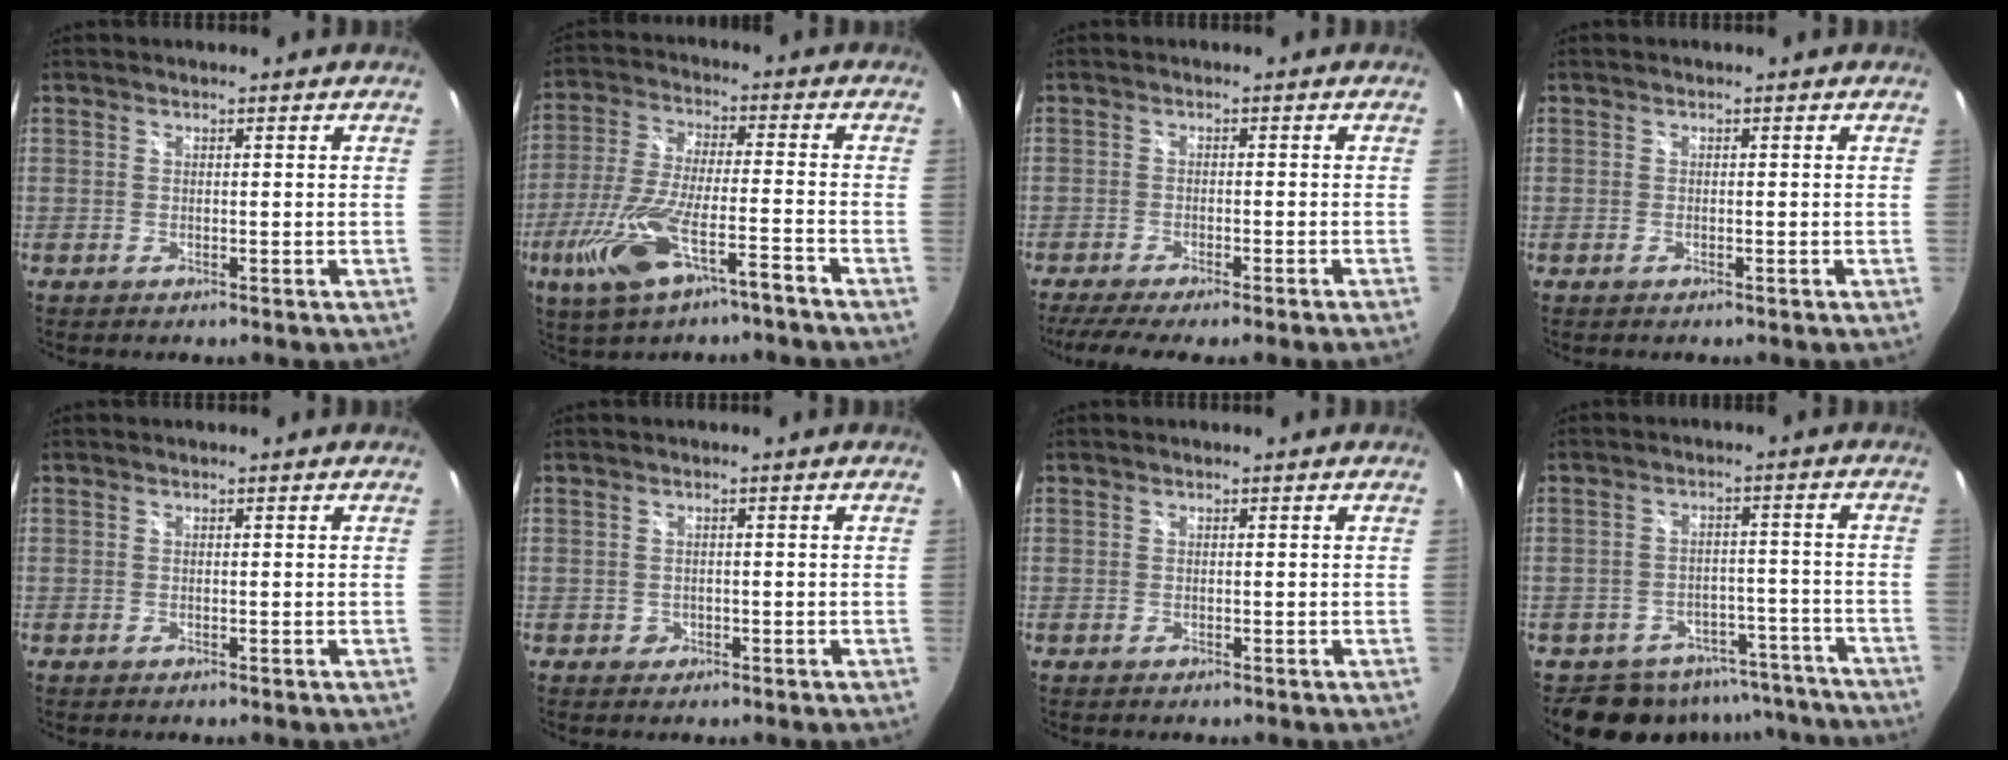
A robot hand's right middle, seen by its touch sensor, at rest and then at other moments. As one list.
[{"total": 14.5, "force": [-8.5, 3.3, 11.3], "torque": [-0.246, -0.028, -0.156]}, {"total": 7.6, "force": [-6.2, -0.7, 4.3], "torque": [-0.093, -0.025, -0.097]}, {"total": 0.5, "force": [-0.3, 0.2, 0.3], "torque": [-0.005, -0.001, -0.008]}, {"total": 0.0}, {"total": 1.3, "force": [-0.4, 1.2, 0.2], "torque": [-0.002, -0.001, -0.004]}, {"total": 0.0}, {"total": 12.0, "force": [-10.0, 6.3, 2.0], "torque": [-0.035, 0.026, -0.116]}]